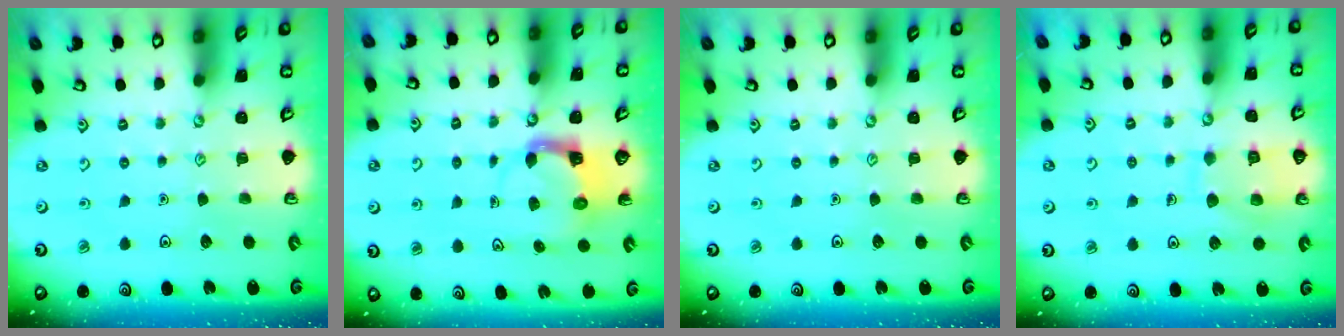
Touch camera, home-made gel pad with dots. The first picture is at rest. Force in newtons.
{"total": 3.7, "press": 3.7, "slide": 0.4}
{"total": 0.0}
{"total": 10.0, "press": 10.0, "slide": 0.8}